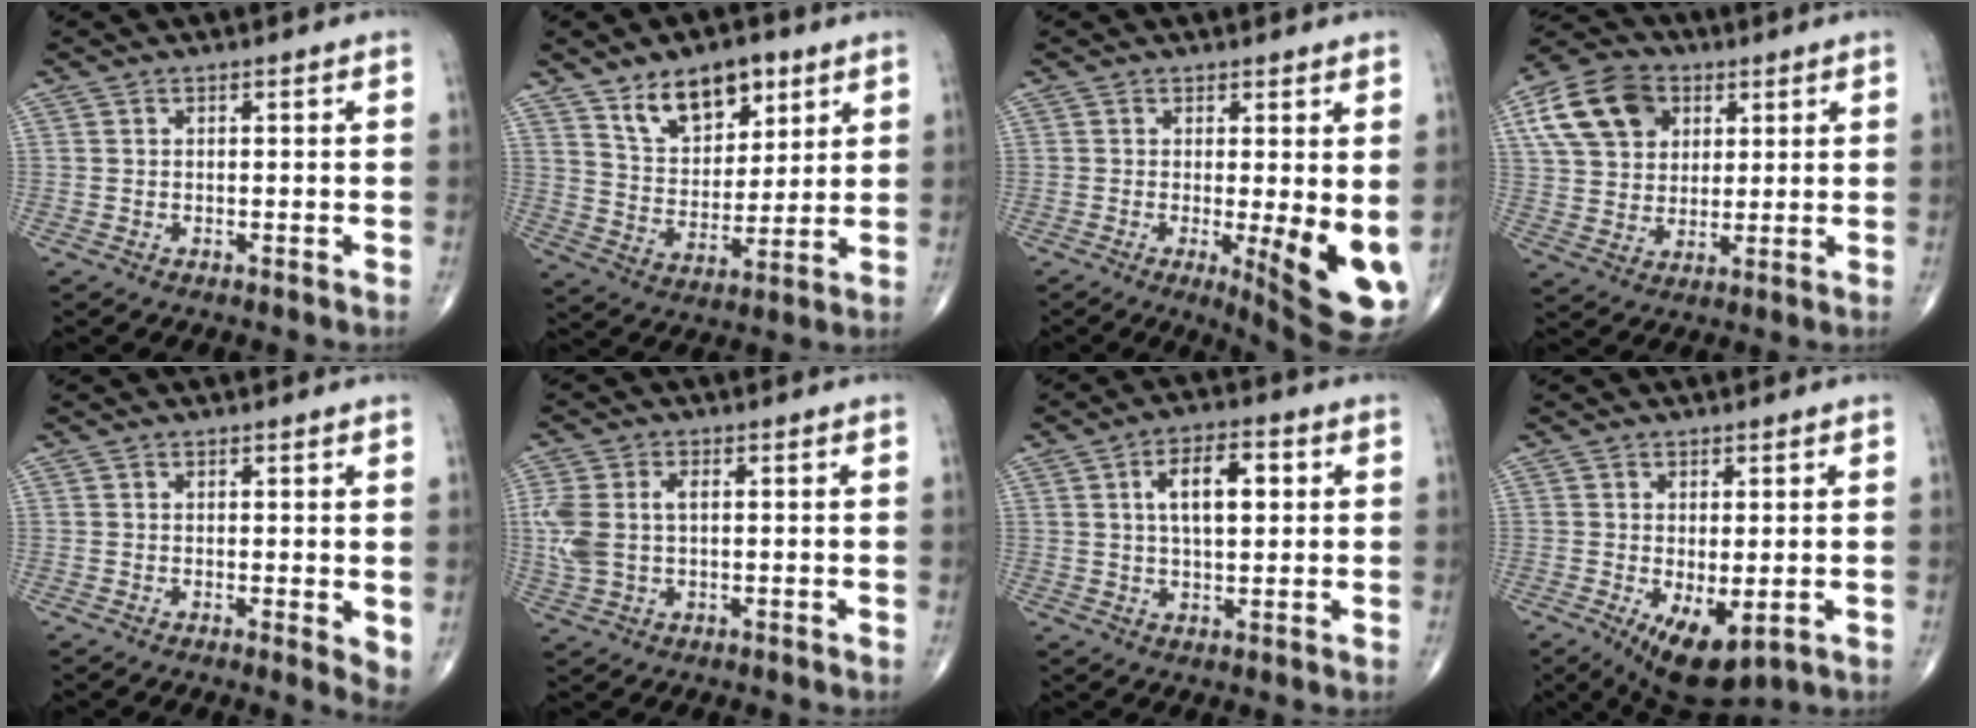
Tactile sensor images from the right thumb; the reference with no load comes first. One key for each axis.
{"total": 13.3, "fx": 7.7, "fy": 7.3, "fz": 8.0, "tx": -0.096, "ty": -0.044, "tz": 0.139}
{"total": 11.5, "fx": -1.2, "fy": 3.1, "fz": 11.0, "tx": -0.142, "ty": -0.025, "tz": -0.008}
{"total": 14.1, "fx": 5.4, "fy": 10.4, "fz": 7.9, "tx": -0.133, "ty": -0.001, "tz": 0.094}
{"total": 3.3, "fx": 0.7, "fy": 1.2, "fz": 3.0, "tx": -0.040, "ty": -0.012, "tz": 0.009}
{"total": 7.7, "fx": 0.6, "fy": 4.7, "fz": 6.1, "tx": -0.161, "ty": 0.013, "tz": 0.016}
{"total": 8.6, "fx": 2.1, "fy": 4.0, "fz": 7.4, "tx": -0.109, "ty": 0.002, "tz": 0.030}
{"total": 8.4, "fx": -2.4, "fy": 3.8, "fz": 7.2, "tx": -0.110, "ty": -0.017, "tz": -0.024}